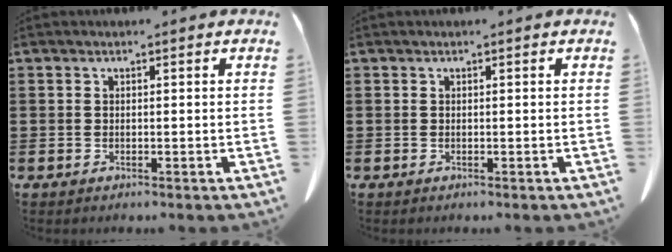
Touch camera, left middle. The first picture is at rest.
{"total": 0.0}